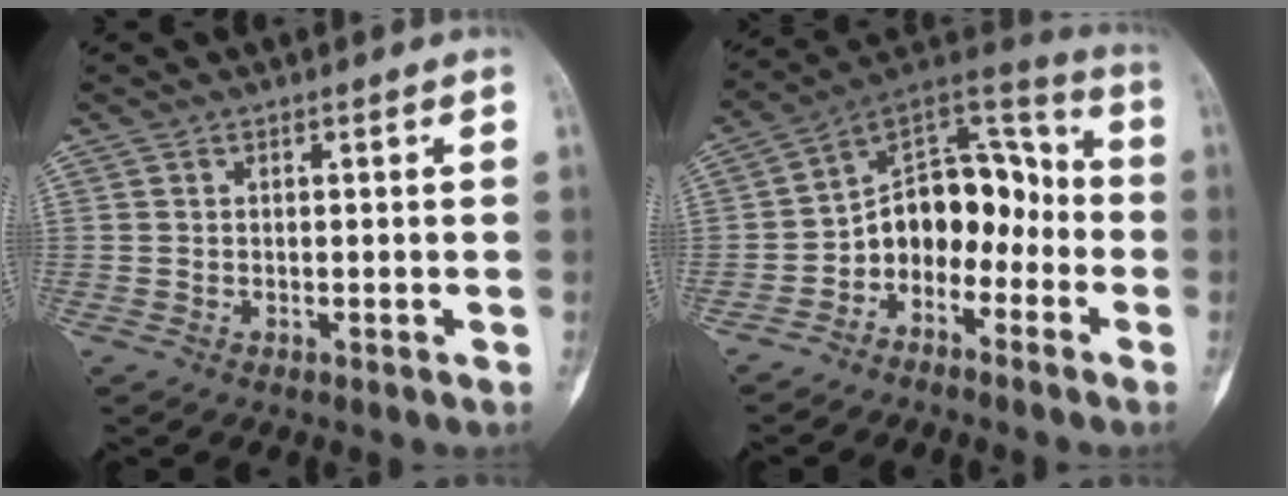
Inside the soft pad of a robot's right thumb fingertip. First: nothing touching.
{"total": 13.0, "force": [-4.0, 9.2, 8.2], "torque": [-0.081, 0.090, -0.081]}